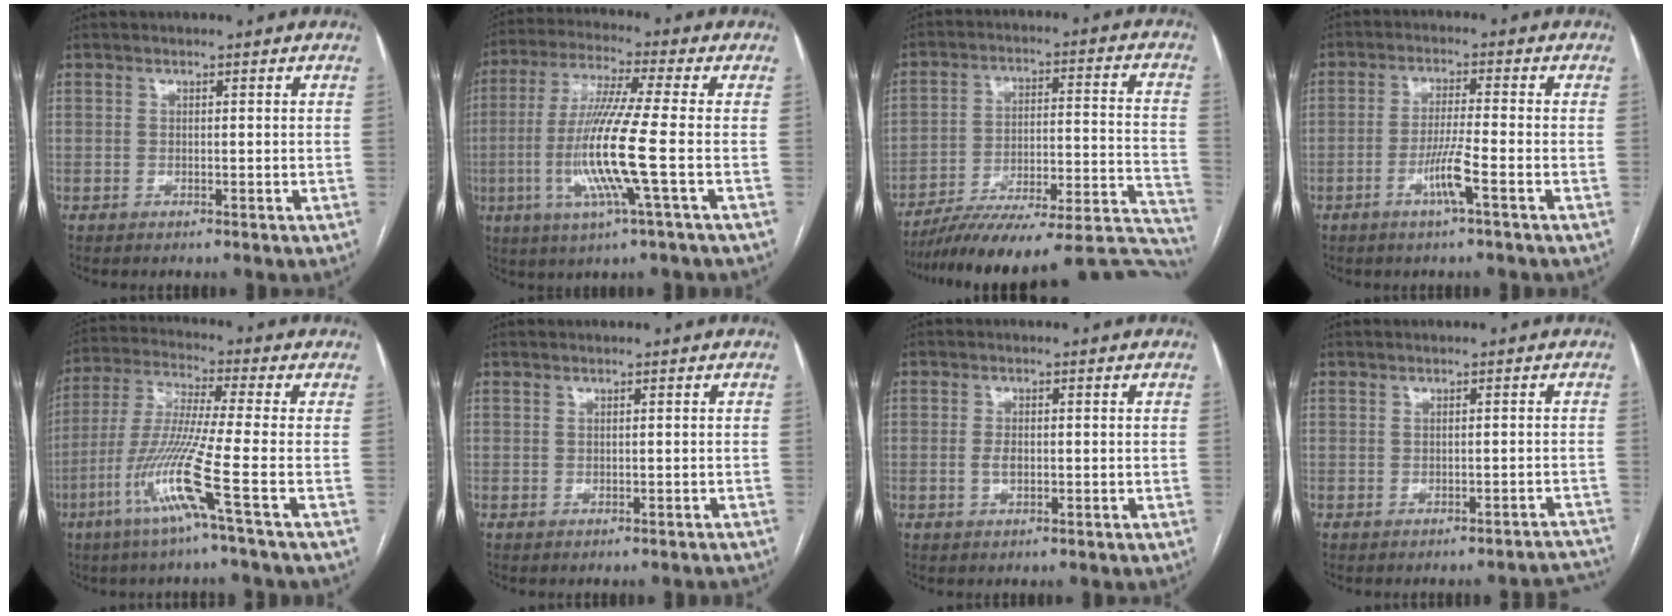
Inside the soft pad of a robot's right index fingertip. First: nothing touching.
{"total": 12.8, "force": [-2.8, -1.0, 12.4], "torque": [-0.256, -0.015, -0.062]}
{"total": 29.0, "force": [-26.4, 3.6, 11.5], "torque": [-0.075, 0.018, -0.363]}
{"total": 5.3, "force": [-2.5, -0.5, 4.7], "torque": [-0.091, -0.007, -0.049]}
{"total": 12.2, "force": [-5.3, -2.0, 10.8], "torque": [-0.221, -0.020, -0.110]}
{"total": 0.5, "force": [-0.4, 0.2, 0.3], "torque": [-0.002, 0.003, -0.004]}
{"total": 2.1, "force": [-0.3, 1.0, 1.8], "torque": [-0.038, 0.001, -0.004]}
{"total": 3.8, "force": [-3.7, 0.7, 0.6], "torque": [0.016, 0.007, -0.039]}